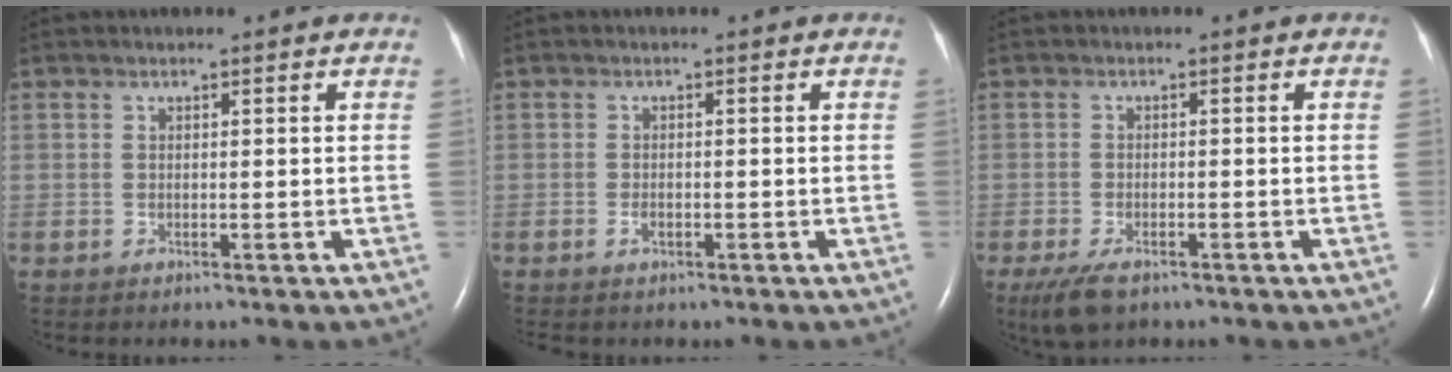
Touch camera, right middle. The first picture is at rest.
{"total": 1.1, "force": [-0.7, 0.5, 0.7], "torque": [-0.018, 0.000, -0.010]}
{"total": 4.6, "force": [-3.1, 1.8, 2.9], "torque": [-0.063, -0.010, -0.051]}